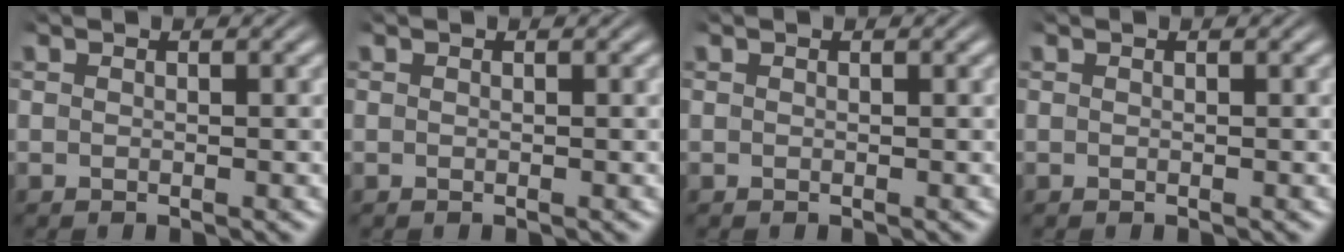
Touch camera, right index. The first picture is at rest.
{"total": 0.0}
{"total": 0.0}
{"total": 0.0}